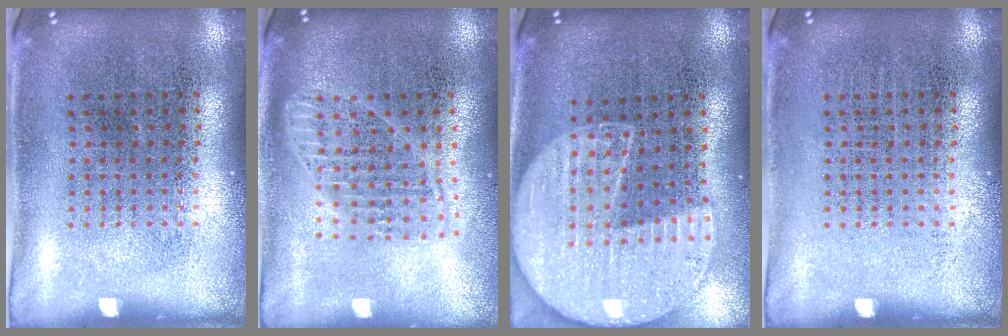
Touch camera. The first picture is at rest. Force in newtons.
{"total": 1.8, "press": 1.5, "slide": 0.9}
{"total": 2.1, "press": 1.8, "slide": 1.0}
{"total": 0.0}